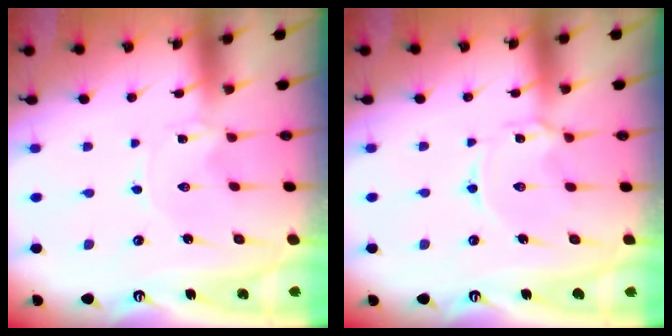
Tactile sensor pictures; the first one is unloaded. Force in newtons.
{"total": 2.6, "press": 2.5, "slide": 0.3}